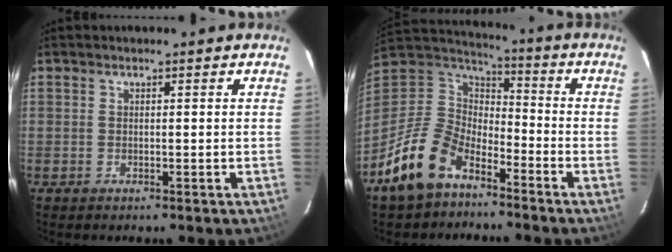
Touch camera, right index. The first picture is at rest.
{"total": 15.4, "force": [-9.8, 8.6, 8.3], "torque": [-0.198, 0.008, -0.182]}